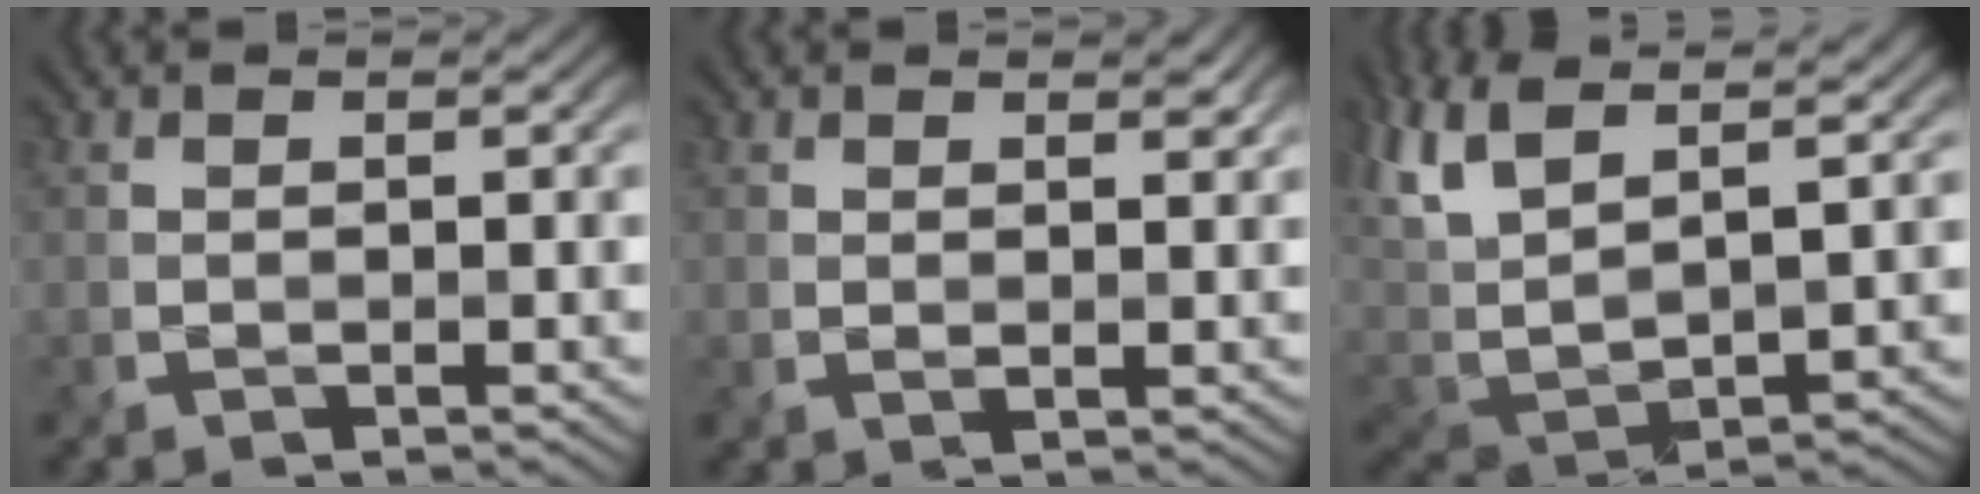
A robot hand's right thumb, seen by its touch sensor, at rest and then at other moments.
{"total": 1.5, "force": [1.0, 0.8, 0.9], "torque": [-0.018, -0.006, 0.023]}
{"total": 12.9, "force": [7.4, 4.9, 9.3], "torque": [-0.244, 0.024, 0.136]}